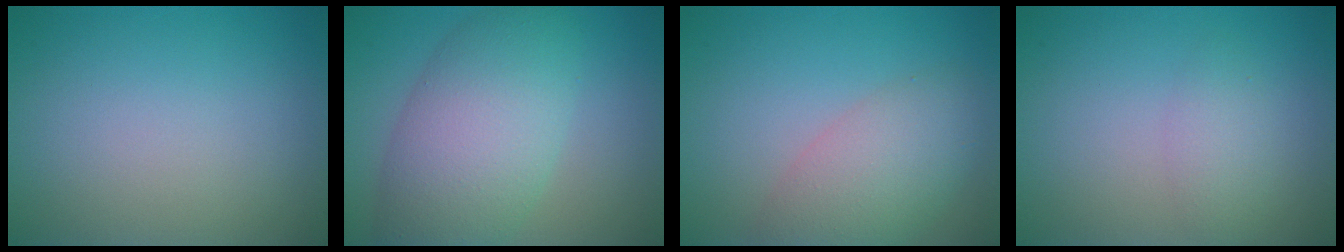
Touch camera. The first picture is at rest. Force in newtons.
{"total": 8.4, "press": 8.4, "slide": 0.1}
{"total": 4.9, "press": 4.9, "slide": 0.2}
{"total": 1.9, "press": 1.9, "slide": 0.1}